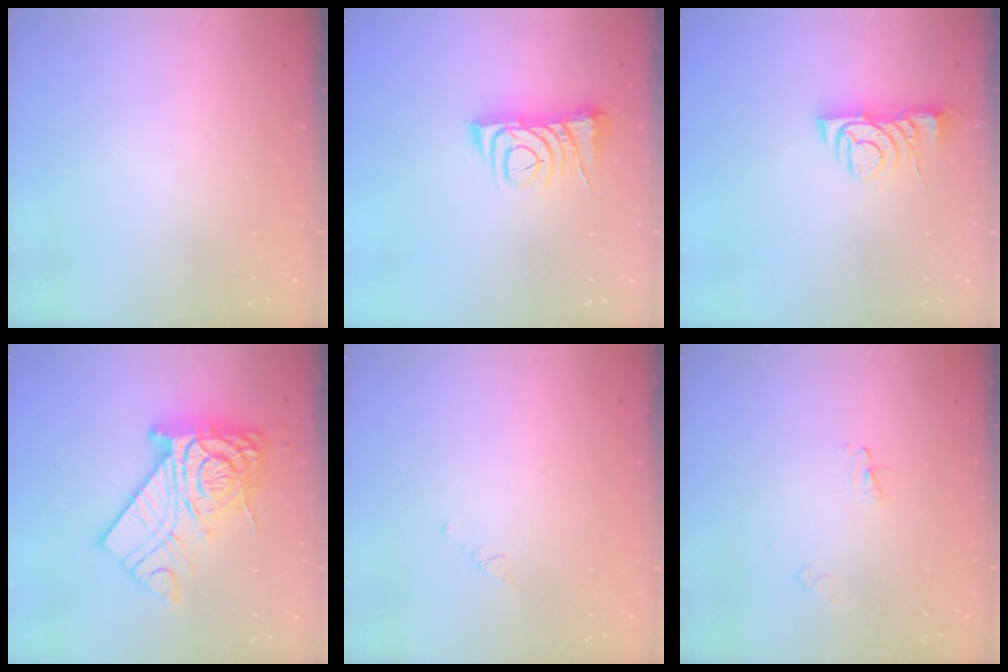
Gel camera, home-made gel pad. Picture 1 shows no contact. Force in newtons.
{"total": 7.3, "press": 7.2, "slide": 0.9}
{"total": 5.5, "press": 5.4, "slide": 0.7}
{"total": 18.8, "press": 18.7, "slide": 1.5}
{"total": 0.7, "press": 0.6, "slide": 0.2}
{"total": 2.3, "press": 2.2, "slide": 0.2}